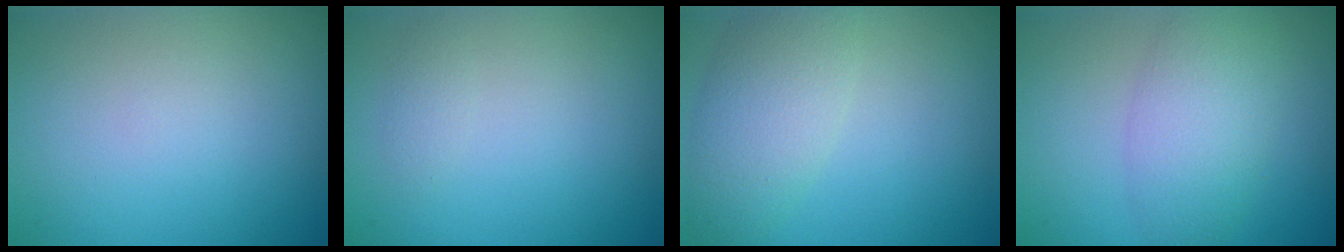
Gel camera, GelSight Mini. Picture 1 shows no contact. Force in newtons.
{"total": 0.7, "press": 0.7, "slide": 0.1}
{"total": 4.3, "press": 4.3, "slide": 0.2}
{"total": 4.3, "press": 4.3, "slide": 0.3}